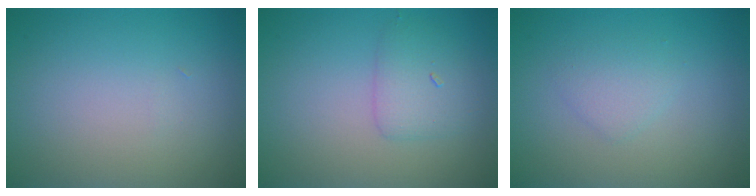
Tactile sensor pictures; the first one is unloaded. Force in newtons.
{"total": 2.3, "press": 2.3, "slide": 0.1}
{"total": 1.5, "press": 1.5, "slide": 0.0}